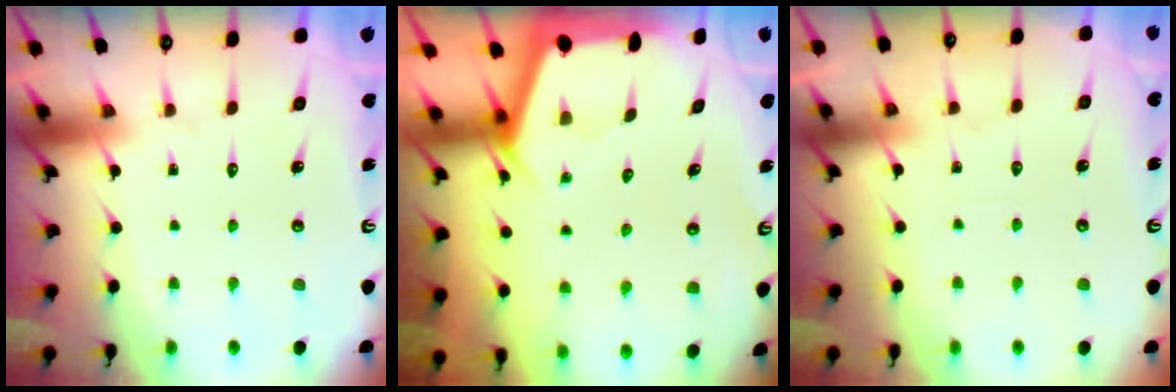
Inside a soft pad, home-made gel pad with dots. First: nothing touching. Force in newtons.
{"total": 2.5, "press": 2.5, "slide": 0.3}
{"total": 4.3, "press": 4.3, "slide": 0.5}